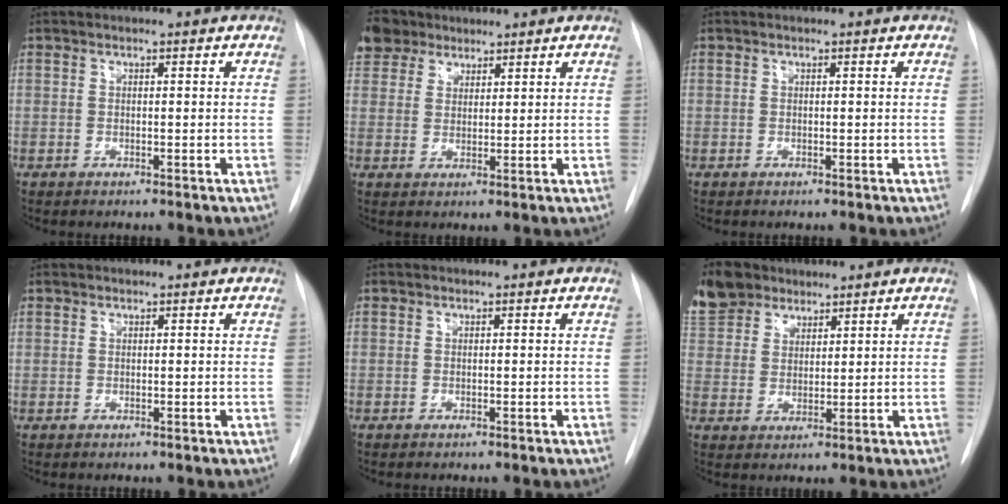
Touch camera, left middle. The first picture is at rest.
{"total": 6.6, "force": [4.9, 4.3, 0.9], "torque": [-0.018, 0.021, 0.098]}
{"total": 0.0}
{"total": 0.6, "force": [0.5, 0.4, 0.0], "torque": [0.000, -0.001, 0.005]}
{"total": 0.0}
{"total": 10.0, "force": [7.5, 5.9, 2.7], "torque": [-0.068, 0.025, 0.151]}